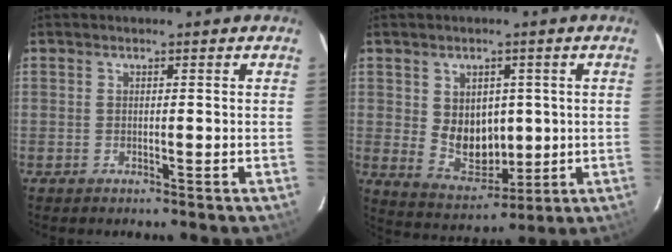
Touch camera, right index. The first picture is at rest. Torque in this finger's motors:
{"motor_torque": [0.33, 0.04, 0.18, 0.04]}